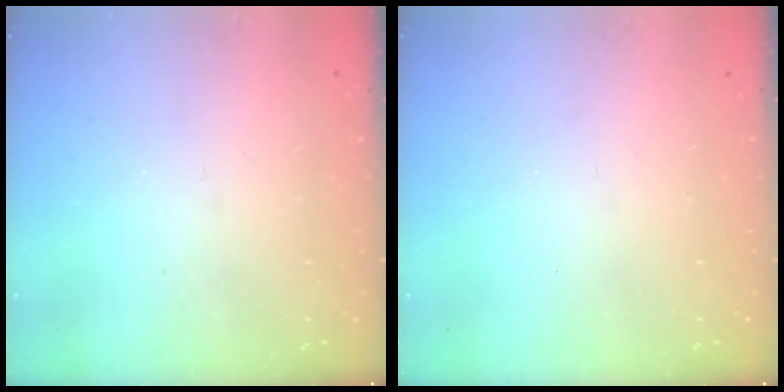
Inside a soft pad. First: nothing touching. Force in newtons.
{"total": 0.0}